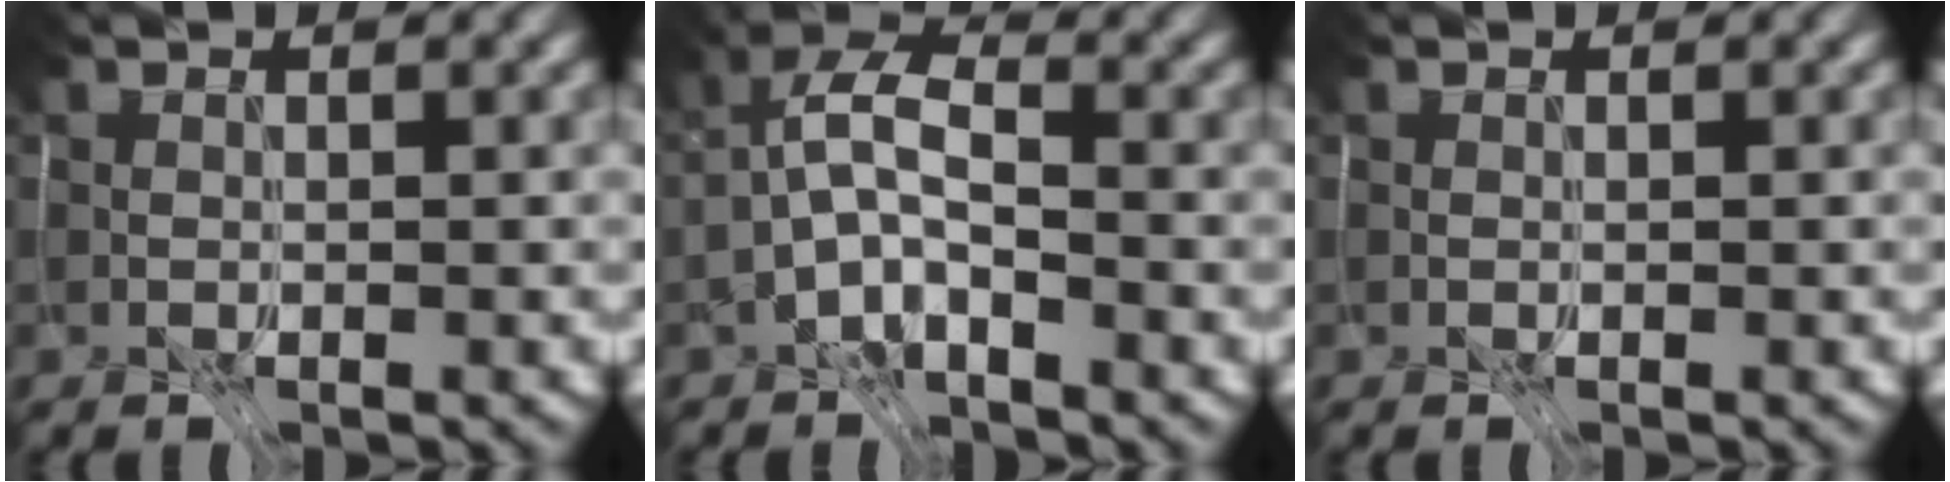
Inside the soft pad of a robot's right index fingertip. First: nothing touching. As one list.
[{"total": 4.8, "force": [-4.4, -1.8, 0.4], "torque": [0.008, -0.002, -0.074]}, {"total": 0.0}]